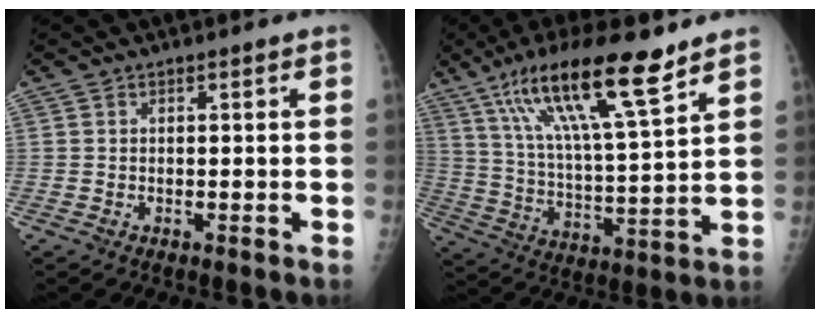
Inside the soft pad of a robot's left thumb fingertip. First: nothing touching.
{"total": 19.1, "force": [12.3, 3.2, 14.3], "torque": [-0.247, -0.043, 0.222]}